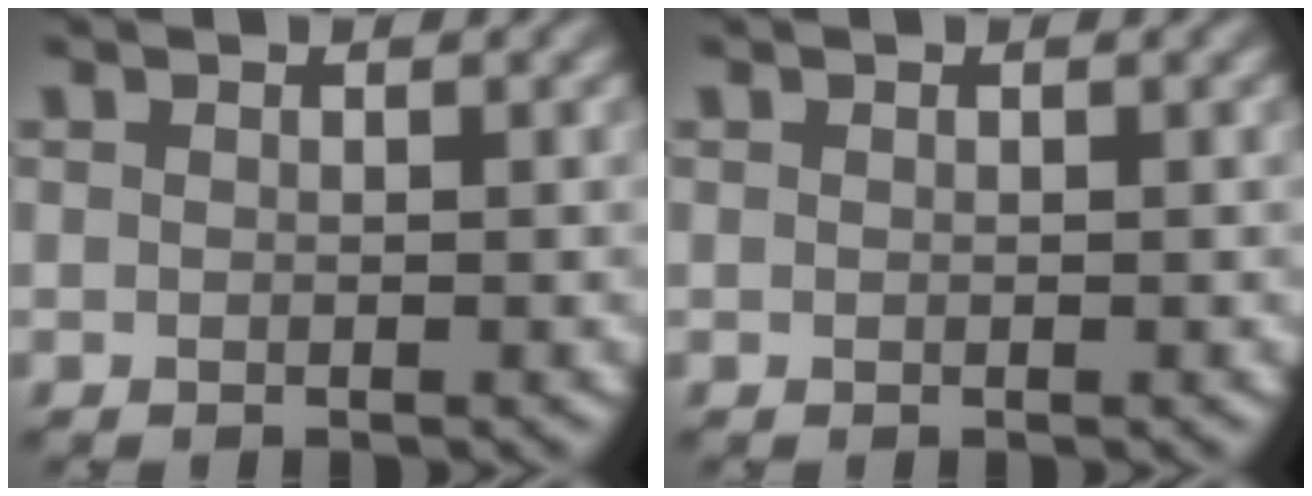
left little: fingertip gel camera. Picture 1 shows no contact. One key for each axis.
{"total": 0.0}